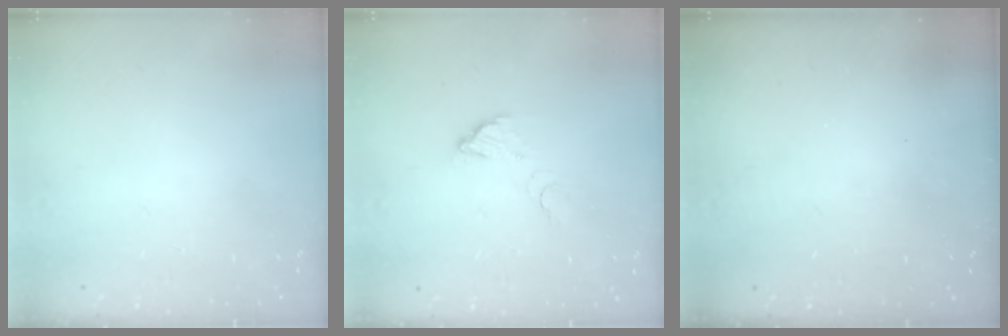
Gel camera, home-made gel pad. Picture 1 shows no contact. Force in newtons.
{"total": 3.5, "press": 3.5, "slide": 0.3}
{"total": 3.0, "press": 3.0, "slide": 0.3}